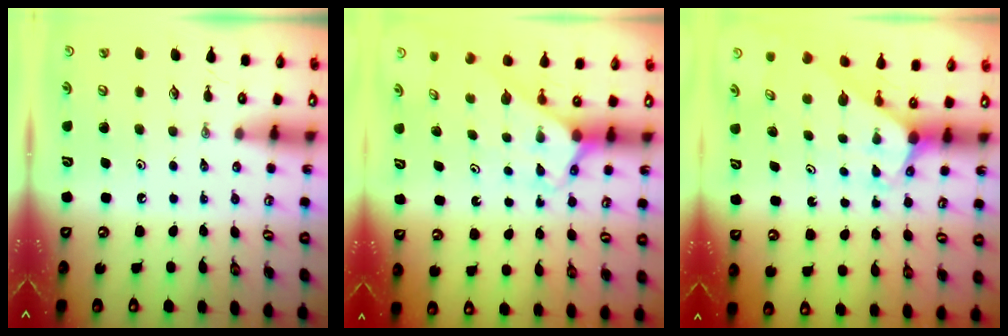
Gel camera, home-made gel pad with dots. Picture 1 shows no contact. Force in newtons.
{"total": 2.7, "press": 2.7, "slide": 0.1}
{"total": 2.9, "press": 2.9, "slide": 0.0}